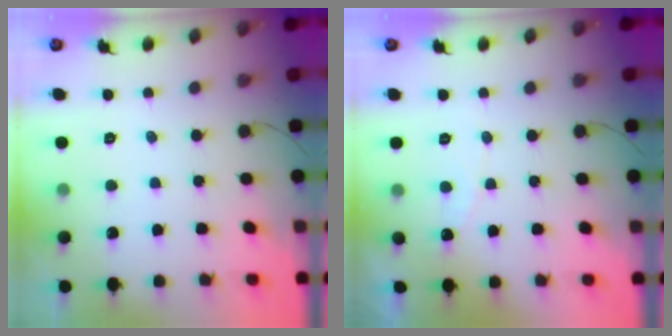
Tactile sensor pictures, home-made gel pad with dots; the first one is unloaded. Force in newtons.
{"total": 2.7, "press": 2.7, "slide": 0.2}